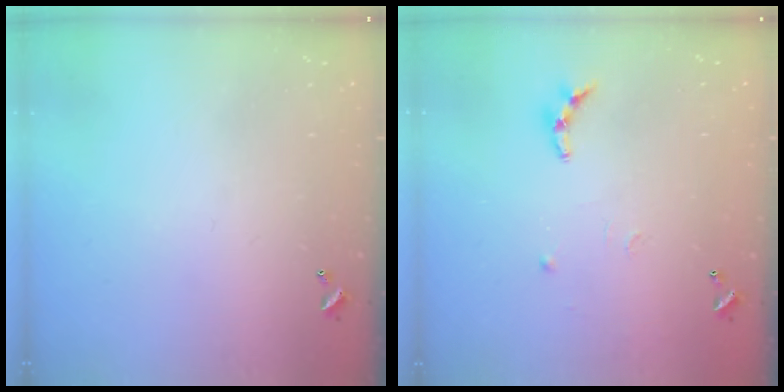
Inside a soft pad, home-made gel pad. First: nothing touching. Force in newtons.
{"total": 6.6, "press": 6.5, "slide": 0.6}